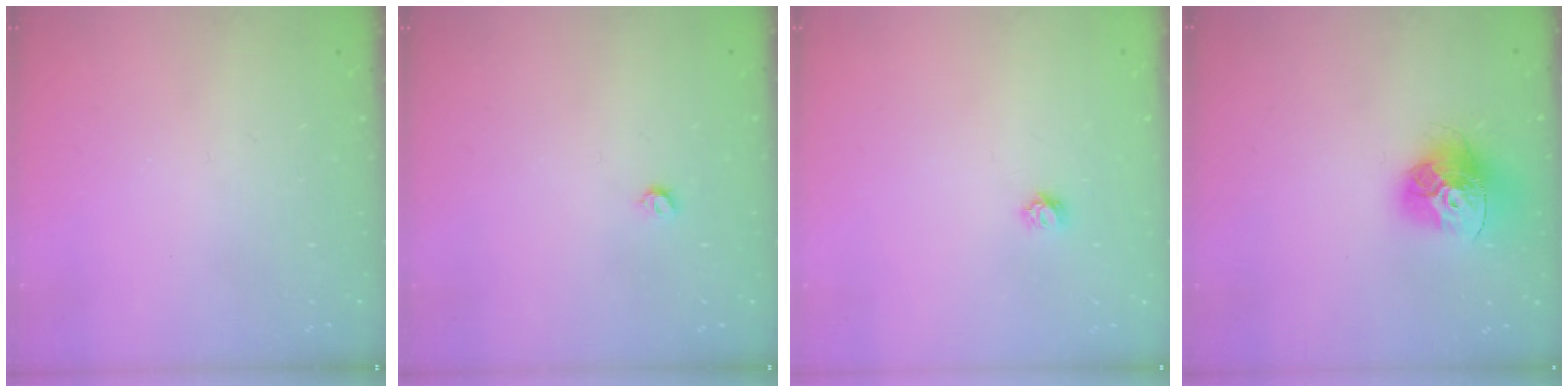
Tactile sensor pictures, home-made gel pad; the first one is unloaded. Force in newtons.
{"total": 3.4, "press": 3.4, "slide": 0.6}
{"total": 3.7, "press": 3.7, "slide": 0.2}
{"total": 15.3, "press": 15.2, "slide": 1.7}